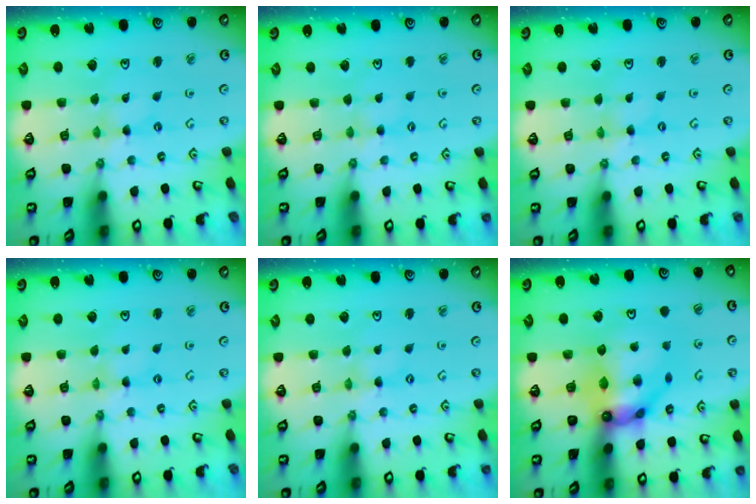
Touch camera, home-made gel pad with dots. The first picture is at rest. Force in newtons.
{"total": 2.0, "press": 2.0, "slide": 0.2}
{"total": 0.0}
{"total": 0.0}
{"total": 0.6, "press": 0.6, "slide": 0.2}
{"total": 12.7, "press": 12.6, "slide": 1.6}